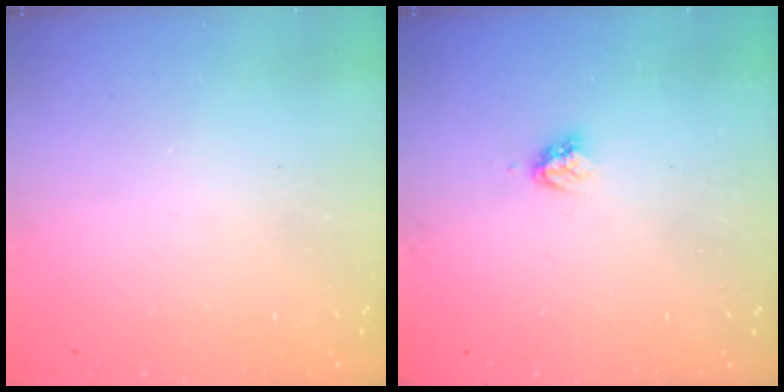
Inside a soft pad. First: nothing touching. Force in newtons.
{"total": 3.3, "press": 3.3, "slide": 0.3}